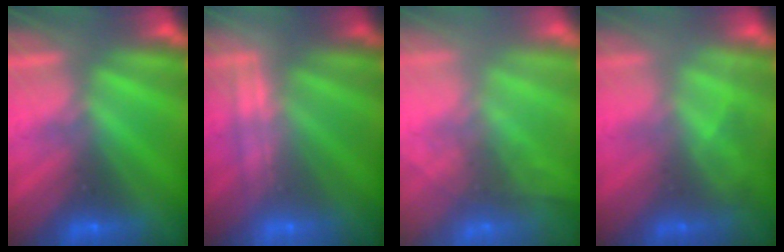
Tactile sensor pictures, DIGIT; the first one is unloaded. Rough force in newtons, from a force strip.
{"total": 2.2}
{"total": 9.7}
{"total": 2.4}